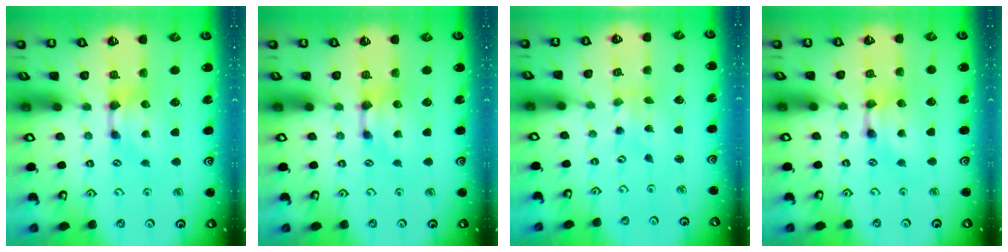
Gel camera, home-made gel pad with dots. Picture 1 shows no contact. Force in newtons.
{"total": 0.0}
{"total": 3.6, "press": 3.5, "slide": 0.7}
{"total": 1.6, "press": 1.6, "slide": 0.2}